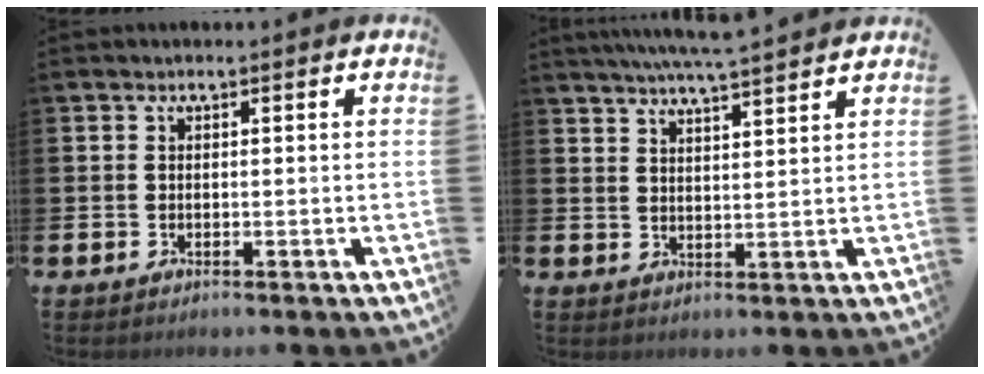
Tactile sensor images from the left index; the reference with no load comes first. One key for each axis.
{"total": 6.0, "fx": 5.8, "fy": -0.5, "fz": 1.7, "tx": -0.035, "ty": -0.029, "tz": 0.100}